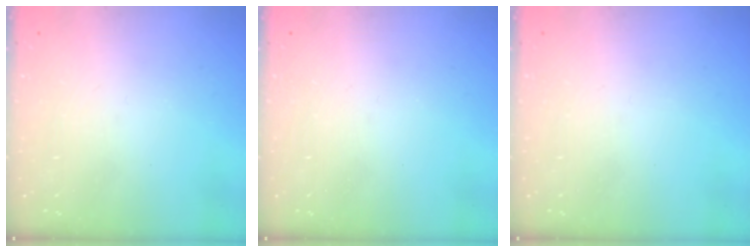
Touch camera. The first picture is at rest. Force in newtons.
{"total": 0.0}
{"total": 0.0}